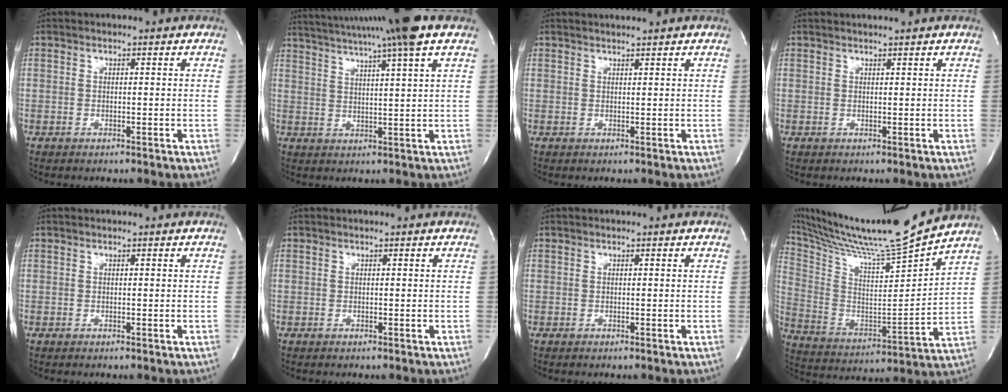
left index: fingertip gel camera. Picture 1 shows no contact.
{"total": 15.7, "force": [12.8, -2.0, 8.8], "torque": [-0.160, 0.000, 0.180]}
{"total": 2.1, "force": [2.0, -0.3, 0.6], "torque": [-0.008, 0.011, 0.033]}
{"total": 1.4, "force": [1.3, -0.2, 0.4], "torque": [-0.006, 0.009, 0.025]}
{"total": 0.0}
{"total": 0.0}
{"total": 0.0}
{"total": 21.2, "force": [19.1, -0.8, 9.0], "torque": [-0.185, -0.043, 0.318]}